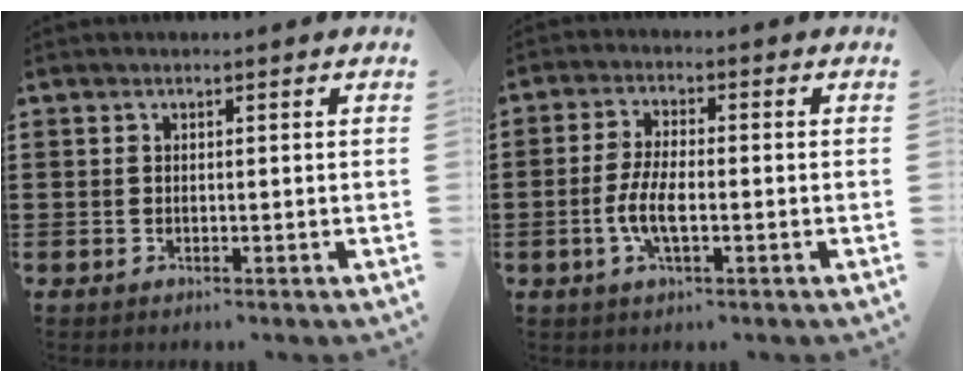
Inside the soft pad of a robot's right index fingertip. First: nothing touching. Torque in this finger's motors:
{"motor_torque": [1.27, 0.87, 0.17, 0.14]}